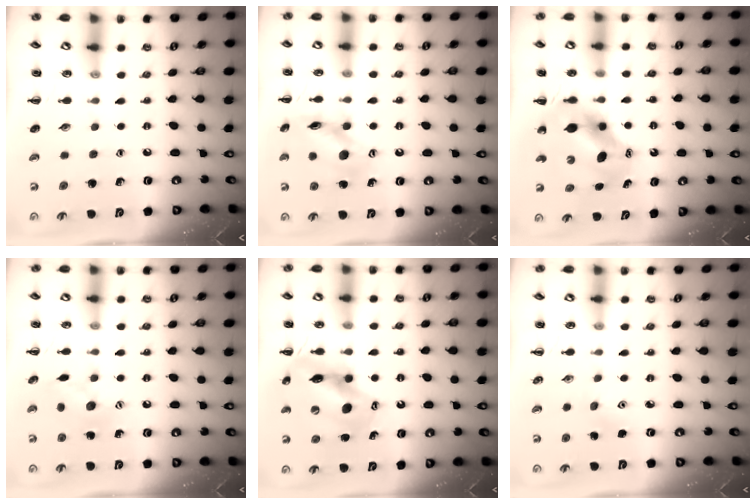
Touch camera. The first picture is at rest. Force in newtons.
{"total": 13.7, "press": 13.7, "slide": 0.9}
{"total": 6.9, "press": 6.7, "slide": 1.3}
{"total": 8.5, "press": 8.4, "slide": 0.9}
{"total": 13.1, "press": 12.5, "slide": 3.7}
{"total": 3.2, "press": 3.1, "slide": 0.8}